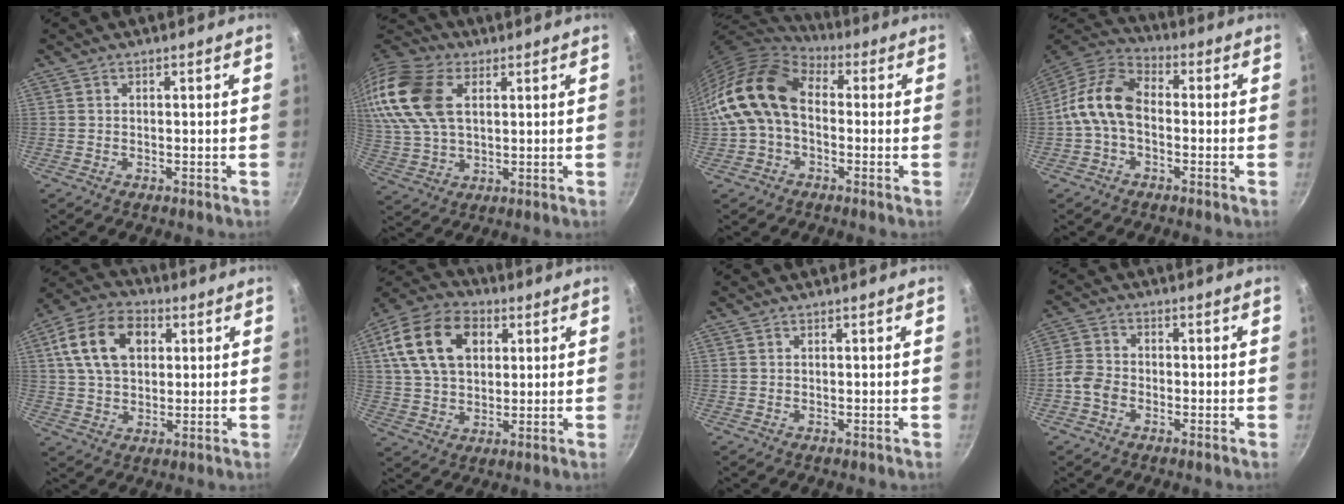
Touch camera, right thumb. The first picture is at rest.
{"total": 19.8, "force": [6.3, 12.5, 14.0], "torque": [-0.299, 0.004, 0.119]}
{"total": 15.9, "force": [0.2, 11.1, 11.4], "torque": [-0.197, 0.034, -0.009]}
{"total": 11.8, "force": [-1.1, 7.8, 8.8], "torque": [-0.152, 0.040, -0.040]}
{"total": 14.5, "force": [4.3, 9.8, 9.7], "torque": [-0.158, 0.008, 0.065]}
{"total": 17.2, "force": [5.5, 11.7, 11.4], "torque": [-0.188, 0.006, 0.089]}
{"total": 0.0}
{"total": 4.4, "force": [-1.8, 3.4, 2.1], "torque": [-0.039, 0.018, -0.045]}